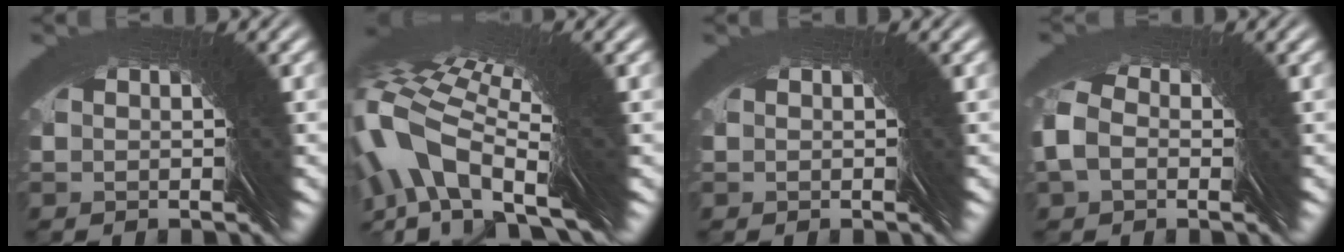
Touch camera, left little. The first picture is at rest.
{"total": 4.7, "force": [1.6, 1.7, 4.0], "torque": [-0.069, 0.026, 0.004]}
{"total": 0.0}
{"total": 4.0, "force": [1.2, 3.4, 1.6], "torque": [-0.038, 0.015, 0.006]}